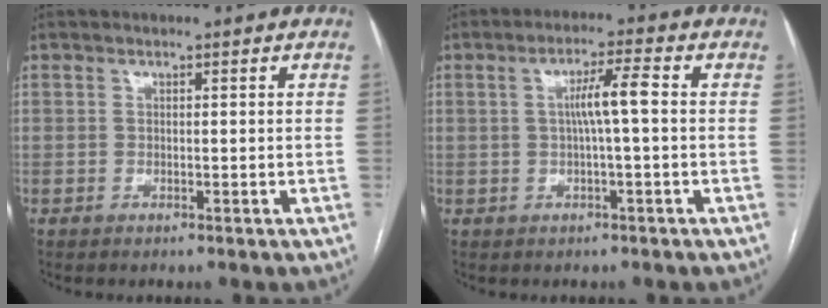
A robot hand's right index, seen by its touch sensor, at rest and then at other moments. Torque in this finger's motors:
{"motor_torque": [0.79, 0.13, 0.32, 0.09]}